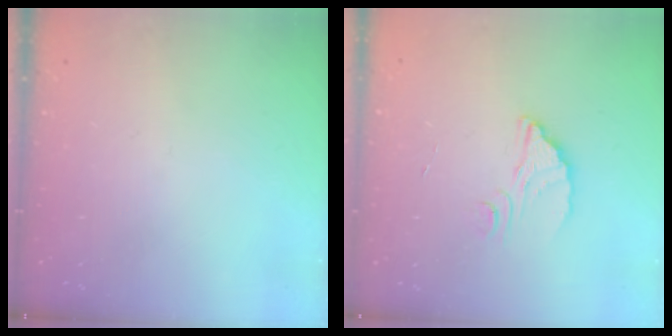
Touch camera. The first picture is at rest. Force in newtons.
{"total": 2.9, "press": 2.9, "slide": 0.1}